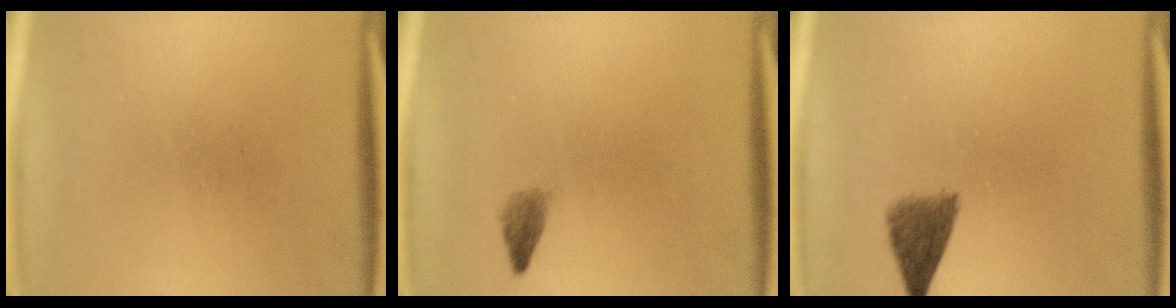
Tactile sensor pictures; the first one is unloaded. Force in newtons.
{"total": 1.4}
{"total": 4.0}